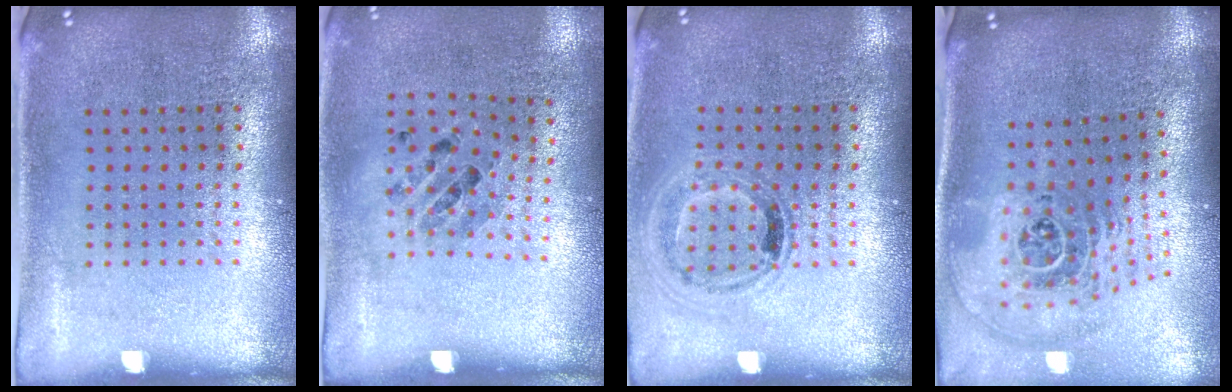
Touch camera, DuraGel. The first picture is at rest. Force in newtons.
{"total": 0.9, "press": 0.7, "slide": 0.5}
{"total": 1.0, "press": 1.0, "slide": 0.3}
{"total": 2.8, "press": 1.9, "slide": 2.0}